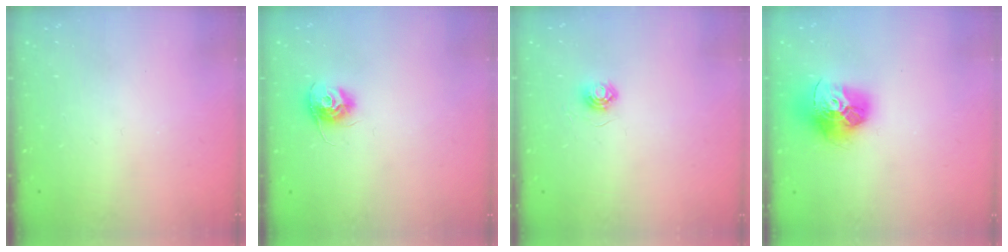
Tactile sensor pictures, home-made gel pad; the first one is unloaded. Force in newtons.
{"total": 10.3, "press": 10.3, "slide": 0.5}
{"total": 4.7, "press": 4.7, "slide": 0.3}
{"total": 15.9, "press": 15.9, "slide": 1.6}